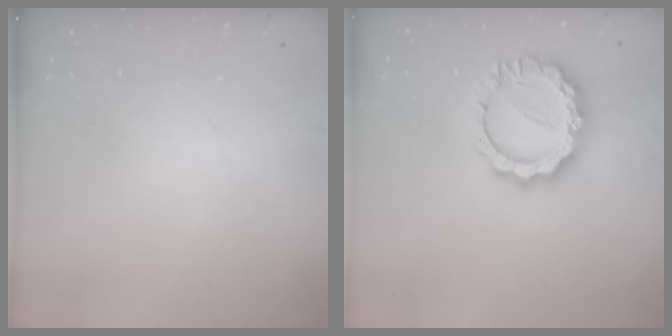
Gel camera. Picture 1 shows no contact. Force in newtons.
{"total": 12.2, "press": 12.1, "slide": 0.7}